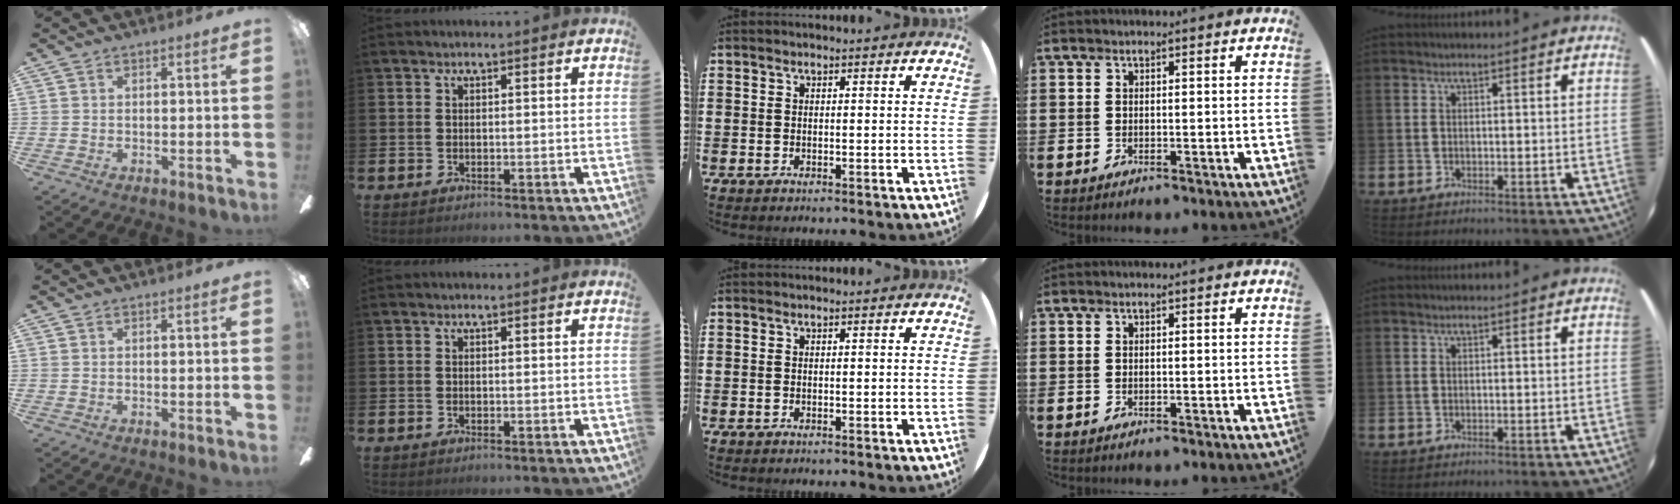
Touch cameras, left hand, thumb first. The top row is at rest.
{}